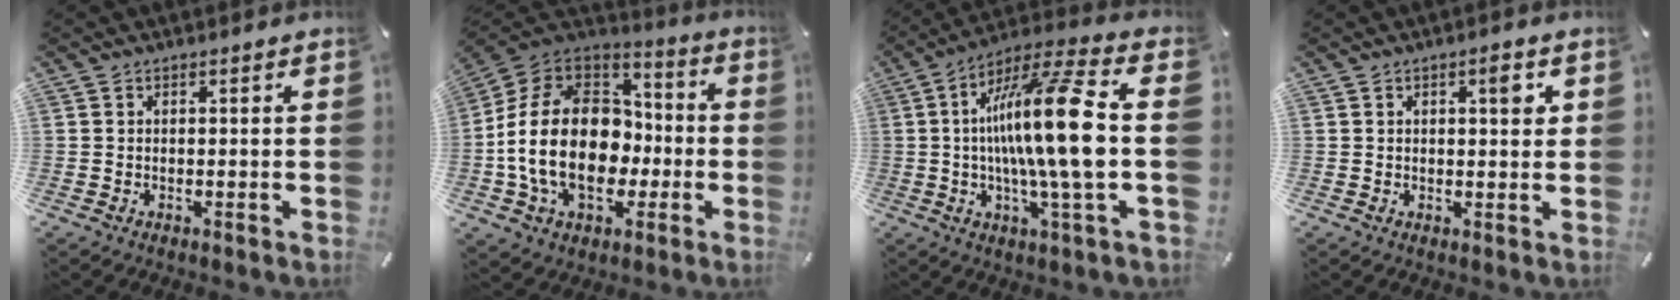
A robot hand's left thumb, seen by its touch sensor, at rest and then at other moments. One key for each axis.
{"total": 22.1, "fx": -3.4, "fy": 16.2, "fz": 14.6, "tx": -0.299, "ty": 0.015, "tz": -0.049}
{"total": 20.2, "fx": 0.8, "fy": 2.5, "fz": 20.1, "tx": -0.375, "ty": -0.012, "tz": -0.002}
{"total": 3.8, "fx": 1.2, "fy": 1.5, "fz": 3.3, "tx": -0.036, "ty": -0.006, "tz": 0.012}